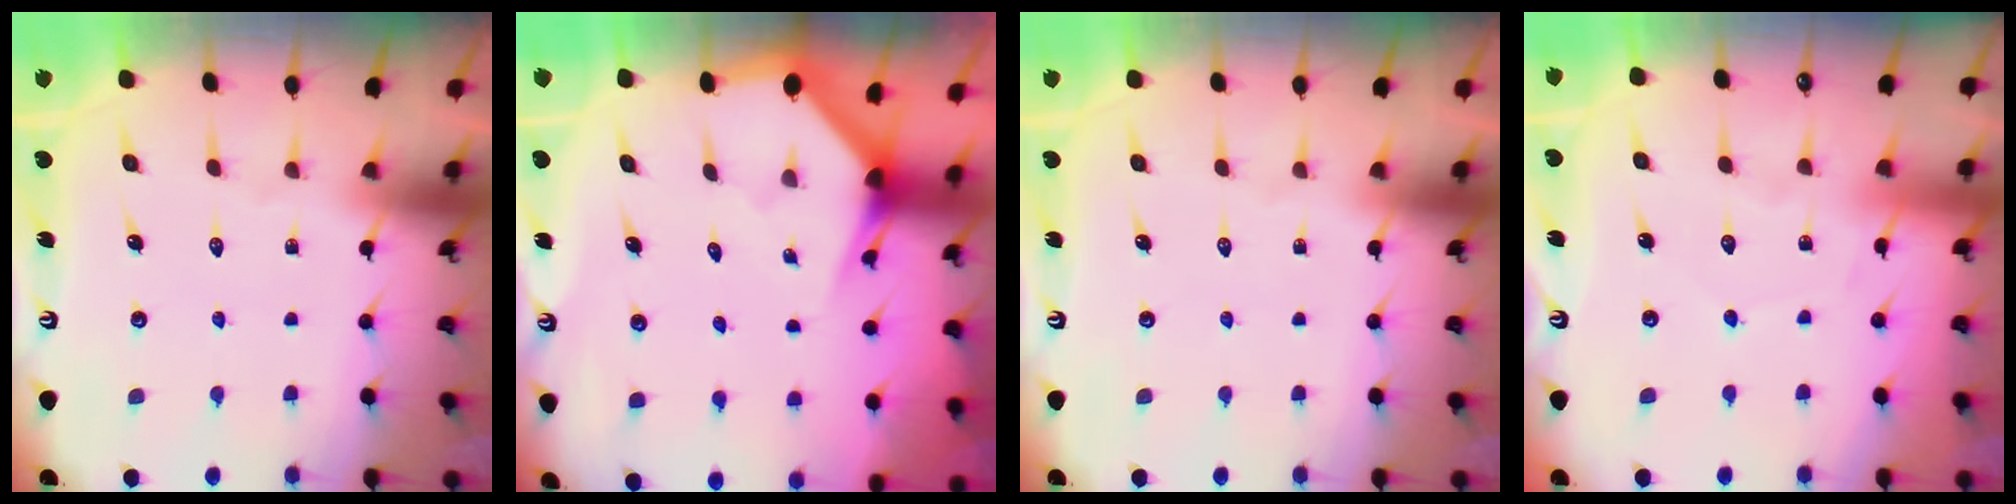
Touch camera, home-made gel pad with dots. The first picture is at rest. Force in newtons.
{"total": 2.8, "press": 2.8, "slide": 0.0}
{"total": 0.0}
{"total": 4.6, "press": 4.6, "slide": 0.6}